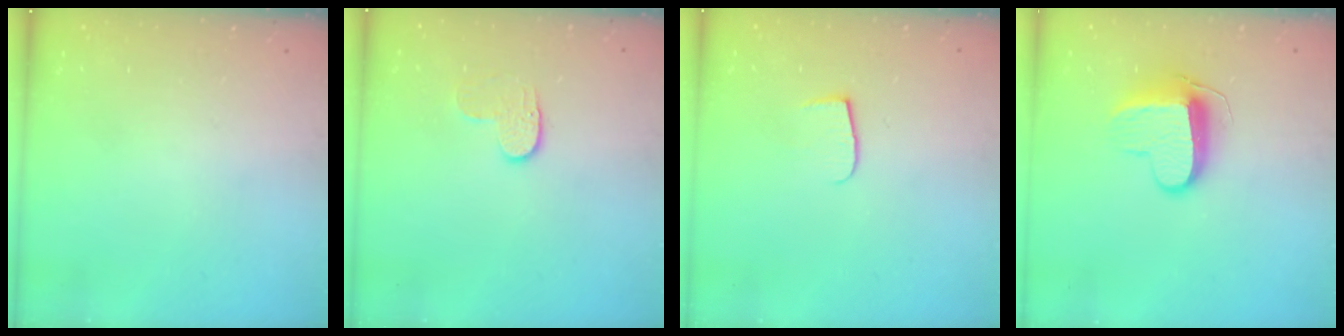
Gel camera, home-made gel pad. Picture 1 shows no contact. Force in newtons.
{"total": 4.1, "press": 4.1, "slide": 0.3}
{"total": 4.9, "press": 4.9, "slide": 0.5}
{"total": 11.2, "press": 11.2, "slide": 0.8}